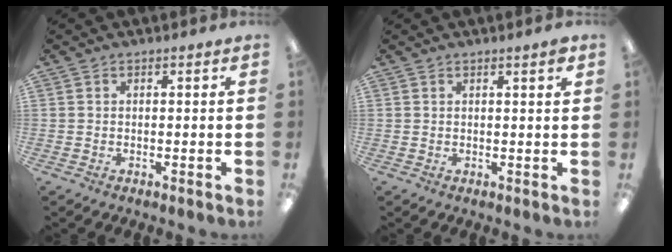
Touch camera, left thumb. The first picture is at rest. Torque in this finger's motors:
{"motor_torque": [-0.19, -0.10, -0.27, 0.45, 0.02]}